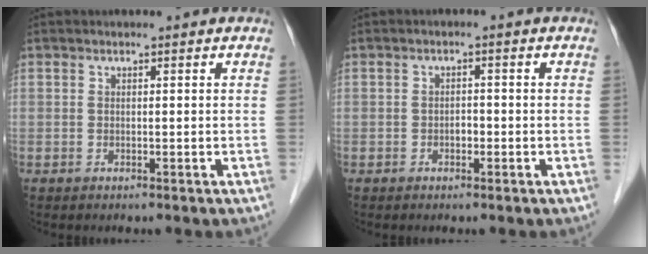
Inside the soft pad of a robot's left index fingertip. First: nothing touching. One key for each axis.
{"total": 1.4, "fx": -0.6, "fy": 0.8, "fz": 1.0, "tx": -0.013, "ty": 0.004, "tz": -0.010}